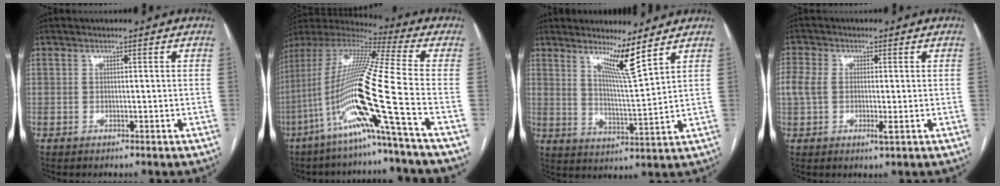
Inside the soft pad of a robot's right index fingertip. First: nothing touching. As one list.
[{"total": 20.5, "force": [-7.6, -1.9, 18.9], "torque": [-0.395, -0.018, -0.158]}, {"total": 7.0, "force": [5.1, -1.4, 4.6], "torque": [-0.083, -0.026, 0.094]}, {"total": 4.9, "force": [-0.3, 2.3, 4.3], "torque": [-0.104, 0.002, -0.006]}]